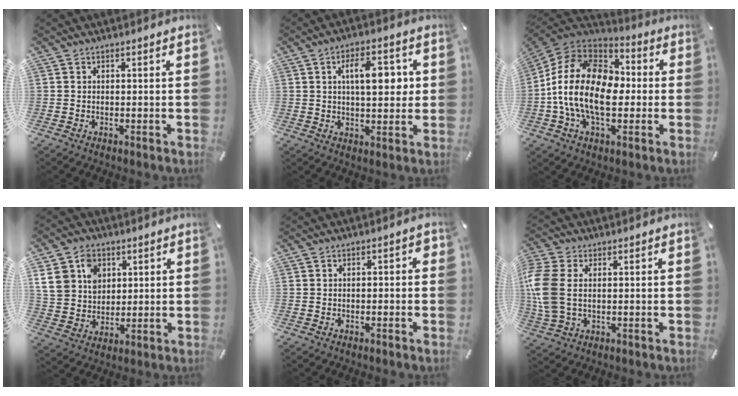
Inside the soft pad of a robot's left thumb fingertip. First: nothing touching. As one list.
[{"total": 10.3, "force": [2.6, 5.1, 8.6], "torque": [-0.129, 0.000, 0.038]}, {"total": 19.8, "force": [-3.3, 13.1, 14.4], "torque": [-0.294, 0.027, -0.058]}, {"total": 11.2, "force": [4.2, 9.3, 4.7], "torque": [-0.102, 0.000, 0.078]}, {"total": 1.8, "force": [-1.0, 0.9, 1.3], "torque": [-0.022, 0.006, -0.019]}, {"total": 9.2, "force": [0.6, 6.2, 6.8], "torque": [-0.170, 0.002, 0.010]}]